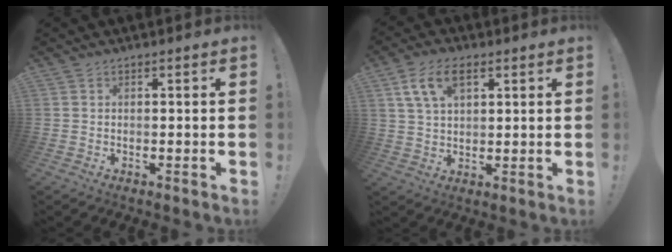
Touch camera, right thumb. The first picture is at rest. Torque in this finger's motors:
{"motor_torque": [0.10, 0.25, 0.48, 0.42, 0.13]}